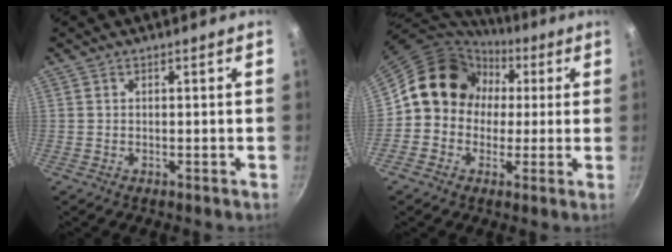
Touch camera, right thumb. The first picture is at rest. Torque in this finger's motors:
{"motor_torque": [1.12, 2.89, 0.56, -0.70, 0.10]}